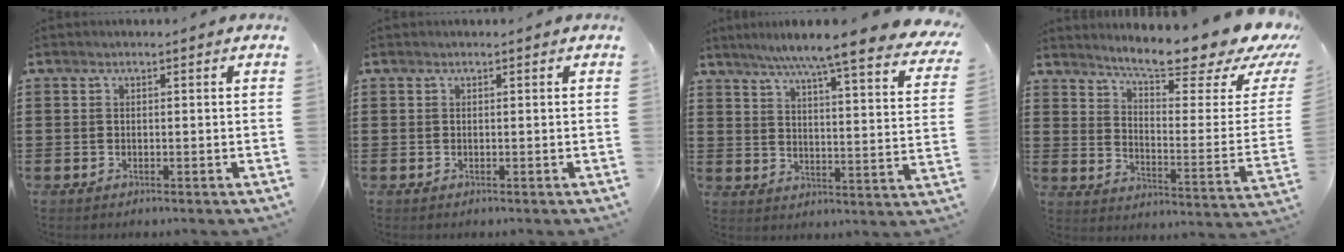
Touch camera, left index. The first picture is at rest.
{"total": 0.0}
{"total": 7.6, "force": [6.4, -0.6, 4.0], "torque": [-0.087, -0.052, 0.100]}
{"total": 11.8, "force": [9.9, 1.1, 6.4], "torque": [-0.120, -0.076, 0.162]}